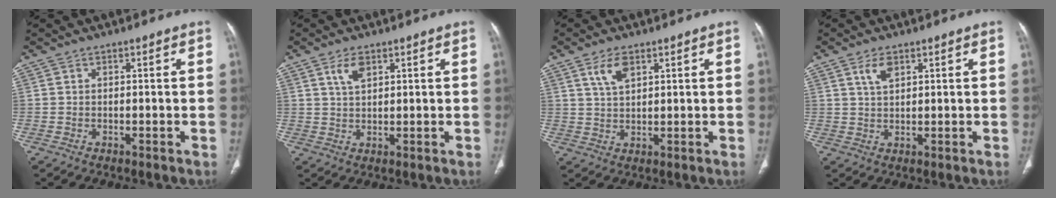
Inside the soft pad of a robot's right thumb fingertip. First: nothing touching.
{"total": 3.6, "force": [2.0, 1.7, 2.5], "torque": [-0.043, -0.006, 0.041]}
{"total": 4.6, "force": [2.5, 2.1, 3.2], "torque": [-0.054, -0.009, 0.052]}
{"total": 3.4, "force": [1.9, 1.6, 2.3], "torque": [-0.040, -0.006, 0.039]}